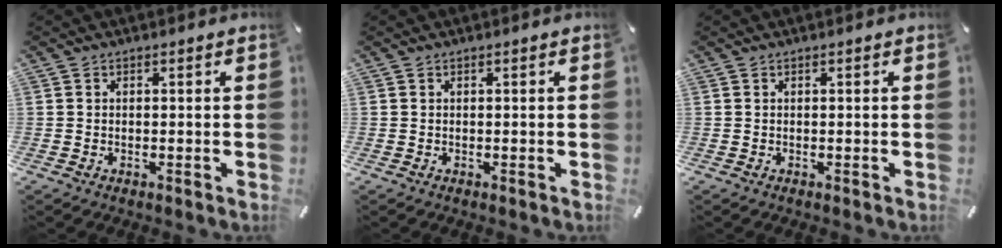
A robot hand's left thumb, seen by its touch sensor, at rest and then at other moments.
{"total": 0.0}
{"total": 0.0}